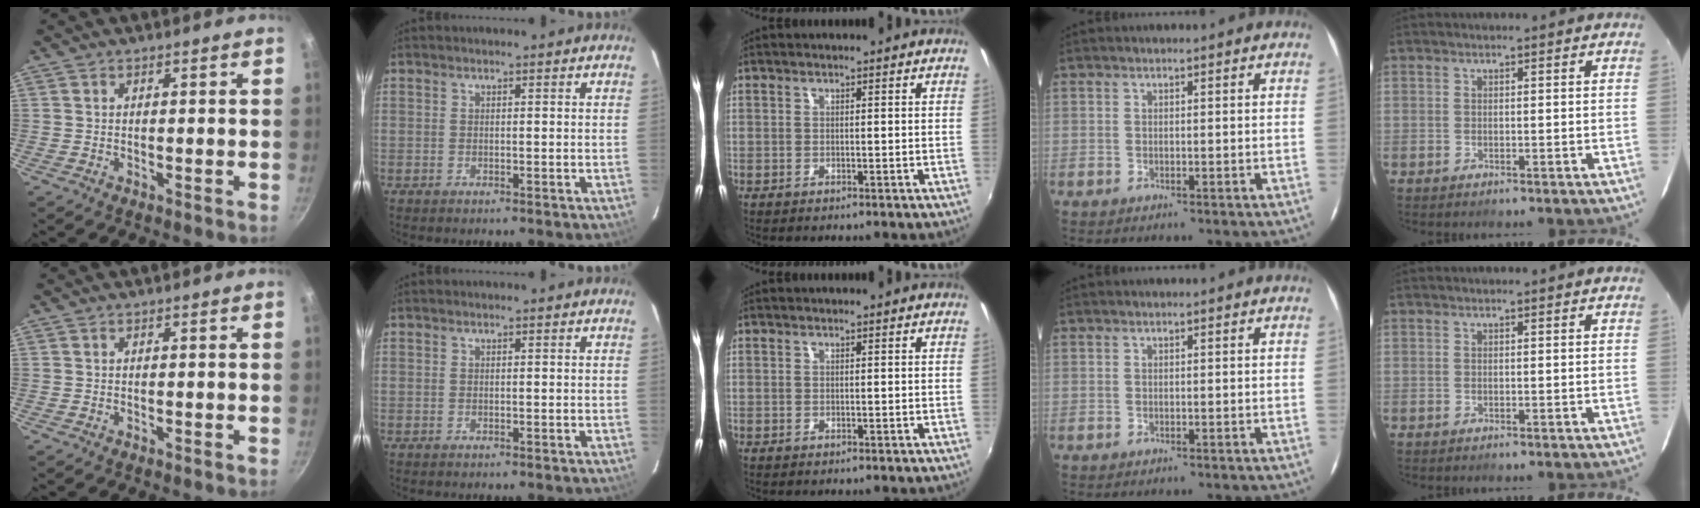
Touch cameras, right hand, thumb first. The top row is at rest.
{}